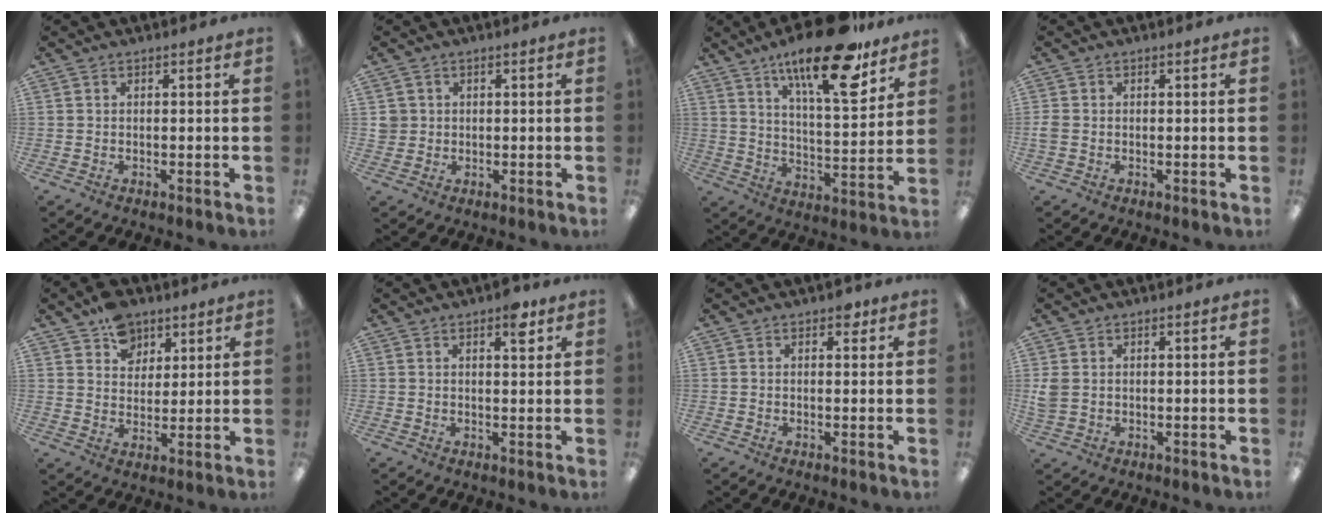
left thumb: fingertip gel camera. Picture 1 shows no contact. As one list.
[{"total": 2.8, "force": [0.6, 2.7, 0.2], "torque": [-0.002, 0.001, 0.009]}, {"total": 21.4, "force": [14.4, 6.4, 14.5], "torque": [-0.226, -0.081, 0.232]}, {"total": 1.9, "force": [-0.4, 1.5, 1.1], "torque": [-0.025, 0.002, -0.008]}, {"total": 8.7, "force": [5.9, 6.1, 2.3], "torque": [-0.033, -0.030, 0.108]}, {"total": 4.5, "force": [2.7, 1.8, 3.1], "torque": [-0.028, -0.012, 0.037]}, {"total": 2.3, "force": [1.3, 1.4, 1.3], "torque": [-0.012, -0.003, 0.018]}, {"total": 3.5, "force": [0.5, 2.8, 1.9], "torque": [-0.029, 0.002, 0.009]}]